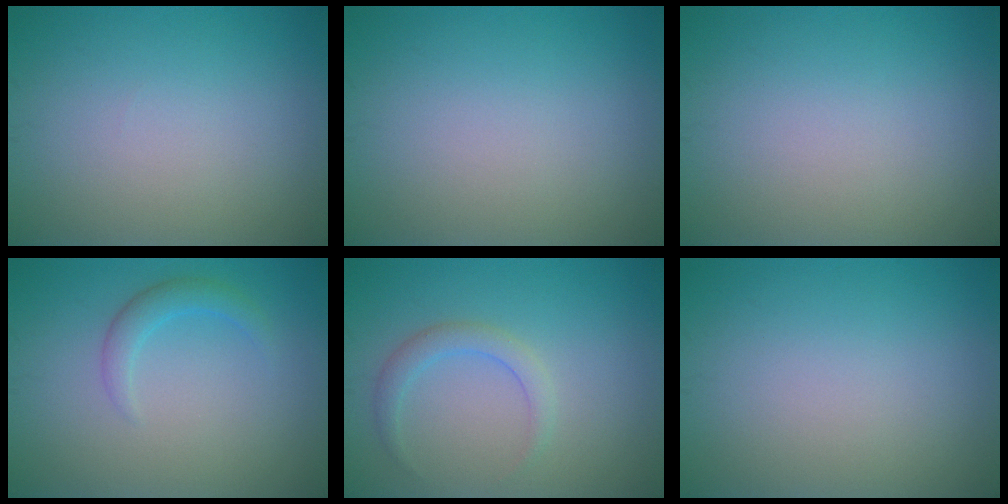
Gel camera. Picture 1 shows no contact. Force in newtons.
{"total": 0.0}
{"total": 0.0}
{"total": 1.9, "press": 1.9, "slide": 0.1}
{"total": 2.0, "press": 2.0, "slide": 0.2}
{"total": 0.0}